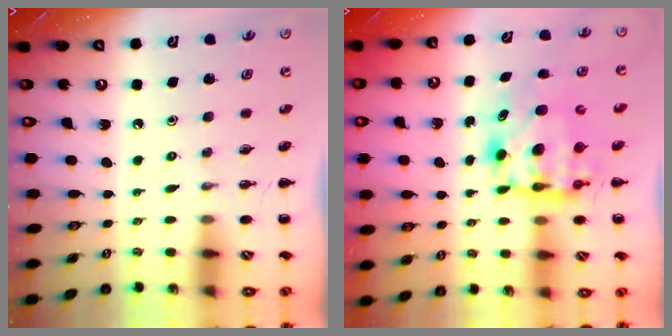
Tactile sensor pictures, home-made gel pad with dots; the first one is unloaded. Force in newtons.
{"total": 6.5, "press": 6.3, "slide": 1.8}